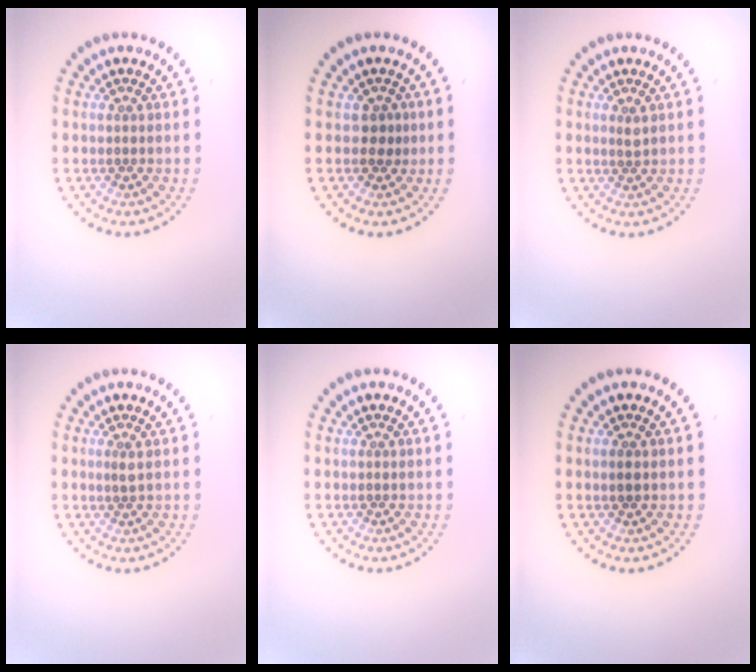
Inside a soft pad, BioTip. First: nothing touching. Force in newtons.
{"total": 1.3, "press": 1.0, "slide": 0.8}
{"total": 0.9, "press": 0.7, "slide": 0.6}
{"total": 0.9, "press": 0.6, "slide": 0.6}
{"total": 0.0}
{"total": 0.7, "press": 0.7, "slide": 0.1}